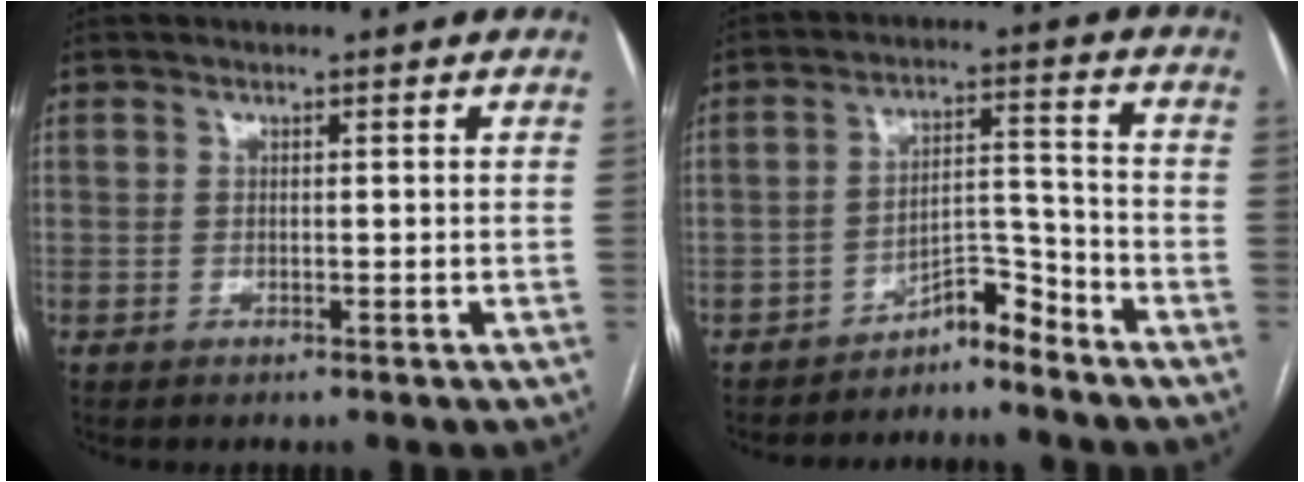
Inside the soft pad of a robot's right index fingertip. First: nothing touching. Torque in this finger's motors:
{"motor_torque": [-0.45, 0.37, -0.43, -0.12]}